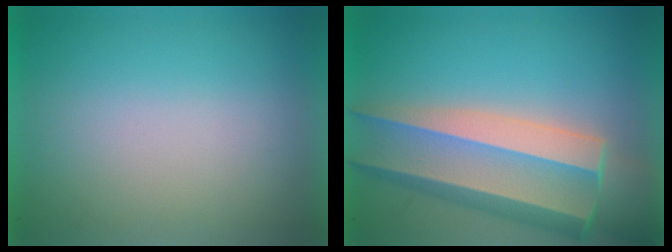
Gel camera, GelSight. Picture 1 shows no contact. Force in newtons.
{"total": 9.9}